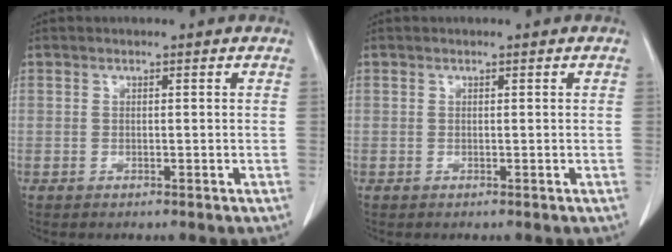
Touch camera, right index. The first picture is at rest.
{"total": 0.0}